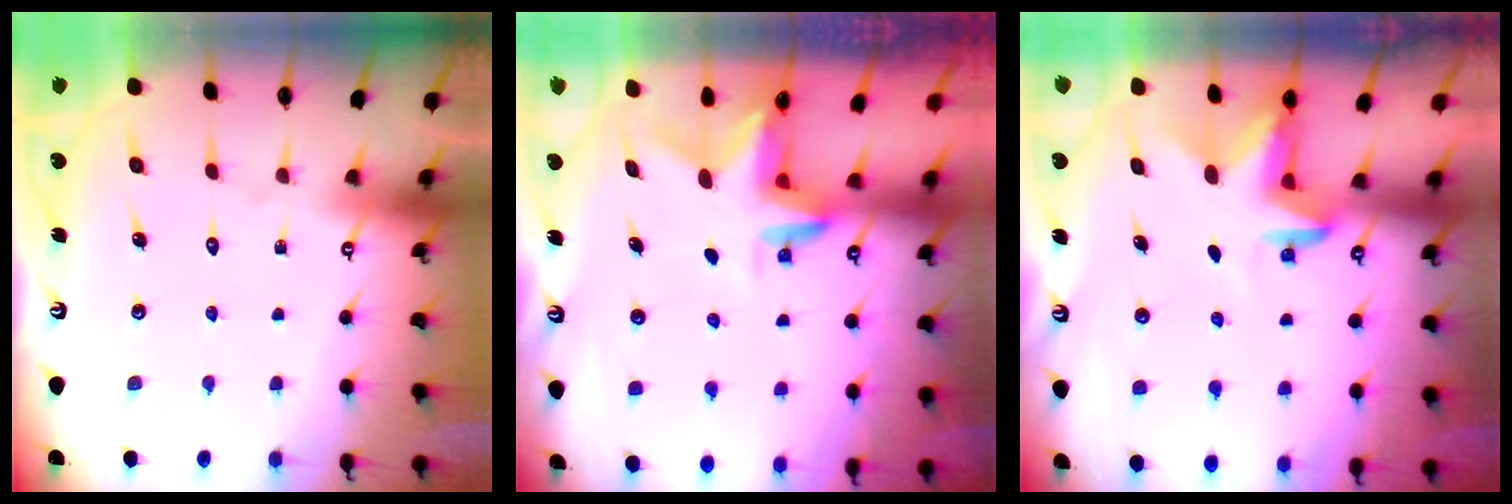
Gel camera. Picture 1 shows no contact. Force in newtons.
{"total": 3.0, "press": 2.9, "slide": 0.2}
{"total": 3.3, "press": 3.2, "slide": 0.7}